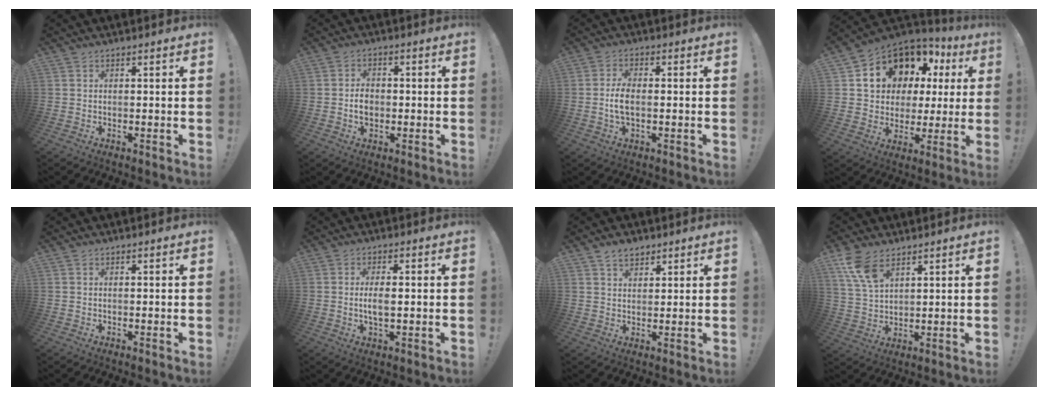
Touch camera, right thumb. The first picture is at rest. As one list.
[{"total": 4.3, "force": [-0.9, 3.2, 2.8], "torque": [-0.033, 0.000, -0.020]}, {"total": 5.4, "force": [-0.6, 2.3, 4.9], "torque": [-0.097, -0.003, -0.014]}, {"total": 12.8, "force": [7.6, 9.1, 4.9], "torque": [-0.083, -0.059, 0.156]}, {"total": 0.0}, {"total": 4.6, "force": [-0.2, 1.6, 4.4], "torque": [-0.069, -0.005, -0.009]}, {"total": 4.5, "force": [3.3, 2.7, 1.7], "torque": [-0.021, -0.014, 0.059]}, {"total": 9.2, "force": [5.9, 4.3, 5.7], "torque": [-0.108, -0.021, 0.116]}]